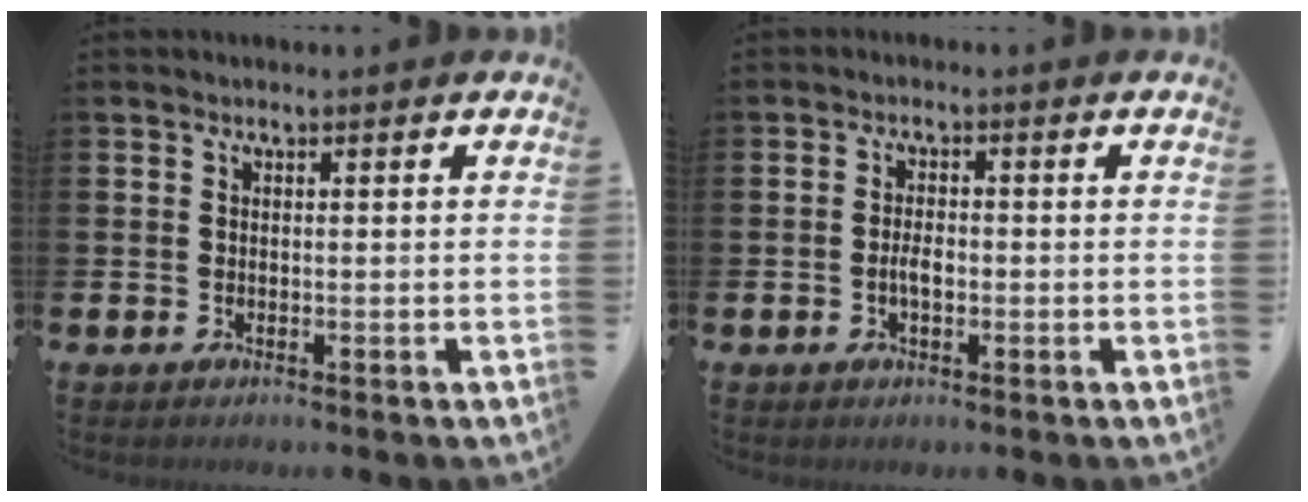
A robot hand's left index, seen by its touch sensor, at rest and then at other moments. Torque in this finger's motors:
{"motor_torque": [0.13, 0.13, 0.05, 0.07]}